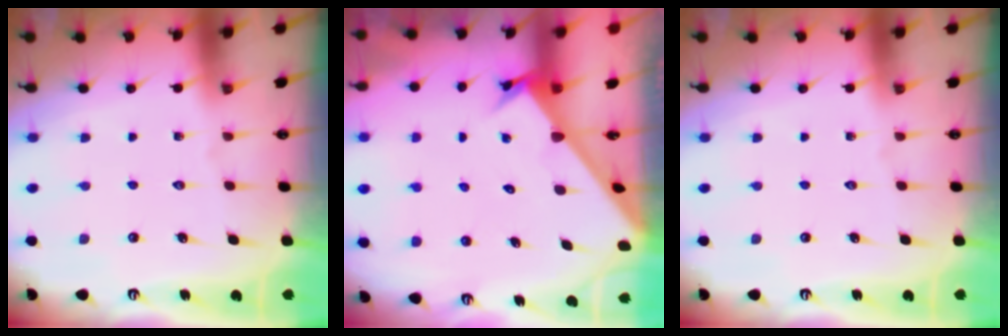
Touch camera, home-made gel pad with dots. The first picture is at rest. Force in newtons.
{"total": 2.7, "press": 2.7, "slide": 0.3}
{"total": 0.0}